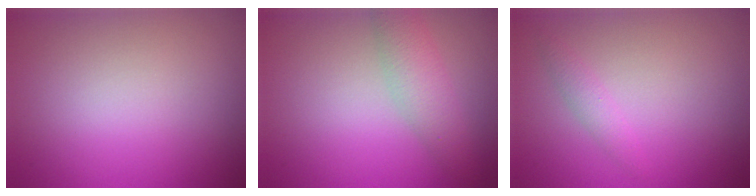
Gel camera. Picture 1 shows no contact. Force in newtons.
{"total": 2.8, "press": 2.8, "slide": 0.2}
{"total": 1.2, "press": 1.2, "slide": 0.1}